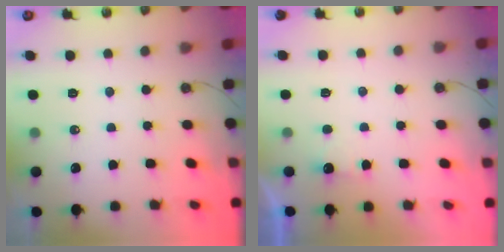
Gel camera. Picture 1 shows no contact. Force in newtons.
{"total": 1.0, "press": 0.7, "slide": 0.6}